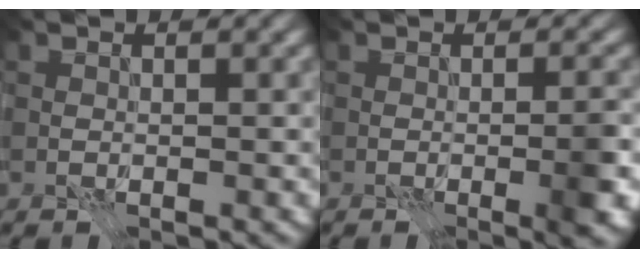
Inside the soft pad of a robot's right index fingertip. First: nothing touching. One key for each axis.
{"total": 3.3, "fx": -1.0, "fy": 0.6, "fz": 3.1, "tx": -0.043, "ty": 0.005, "tz": -0.019}